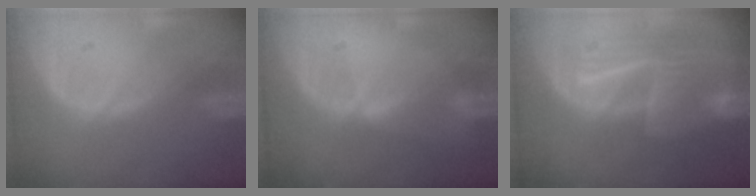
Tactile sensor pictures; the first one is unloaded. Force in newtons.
{"total": 1.3, "press": 1.3, "slide": 0.2}
{"total": 9.3, "press": 8.3, "slide": 4.3}